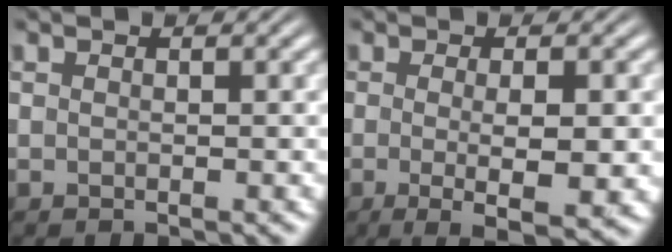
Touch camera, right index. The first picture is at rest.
{"total": 5.7, "force": [-2.5, 1.4, 5.0], "torque": [-0.084, -0.028, -0.027]}